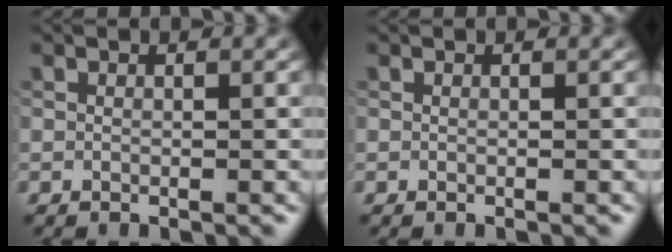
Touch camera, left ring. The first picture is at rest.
{"total": 0.0}